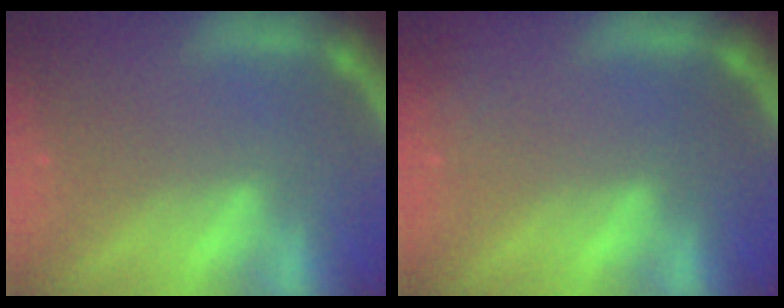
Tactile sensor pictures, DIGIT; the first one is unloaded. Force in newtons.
{"total": 1.4}